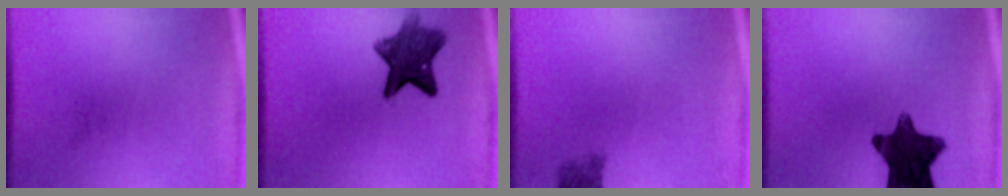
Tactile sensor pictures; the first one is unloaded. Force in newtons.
{"total": 8.6}
{"total": 2.7}
{"total": 12.1}